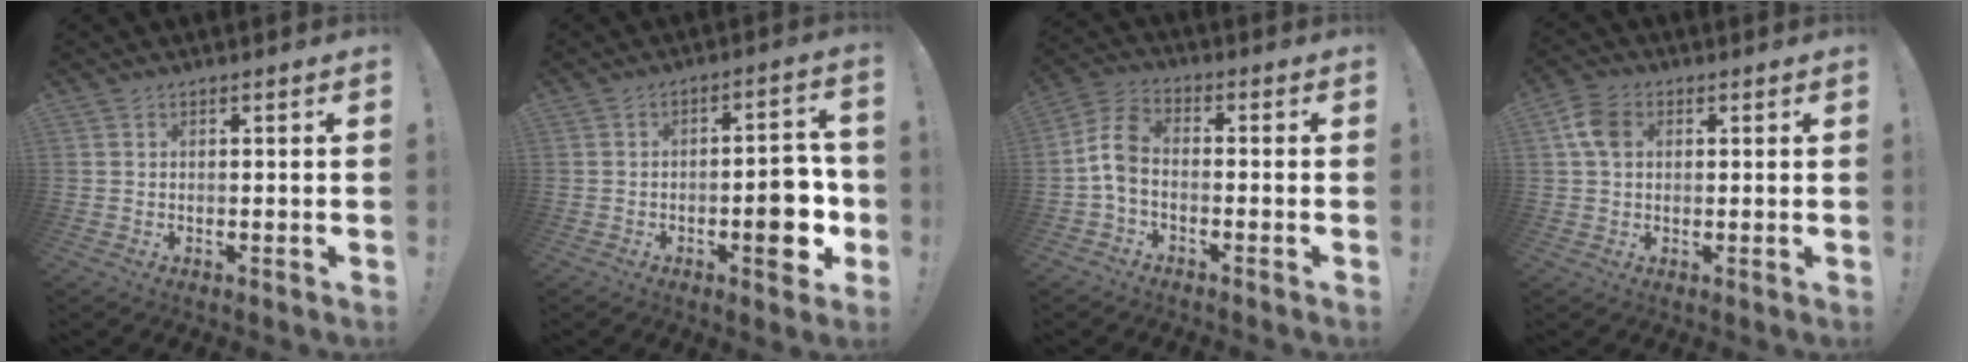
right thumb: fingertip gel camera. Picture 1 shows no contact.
{"total": 12.4, "force": [-3.0, 4.9, 11.0], "torque": [-0.129, 0.010, -0.044]}
{"total": 8.3, "force": [-1.5, 5.1, 6.4], "torque": [-0.118, 0.010, -0.021]}
{"total": 7.0, "force": [1.6, 5.1, 4.5], "torque": [-0.079, 0.010, 0.034]}